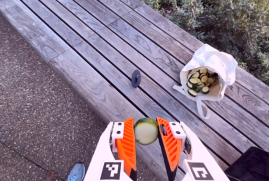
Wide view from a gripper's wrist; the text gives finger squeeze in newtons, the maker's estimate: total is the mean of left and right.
{"total": 9.1, "left": 9.9, "right": 8.3}